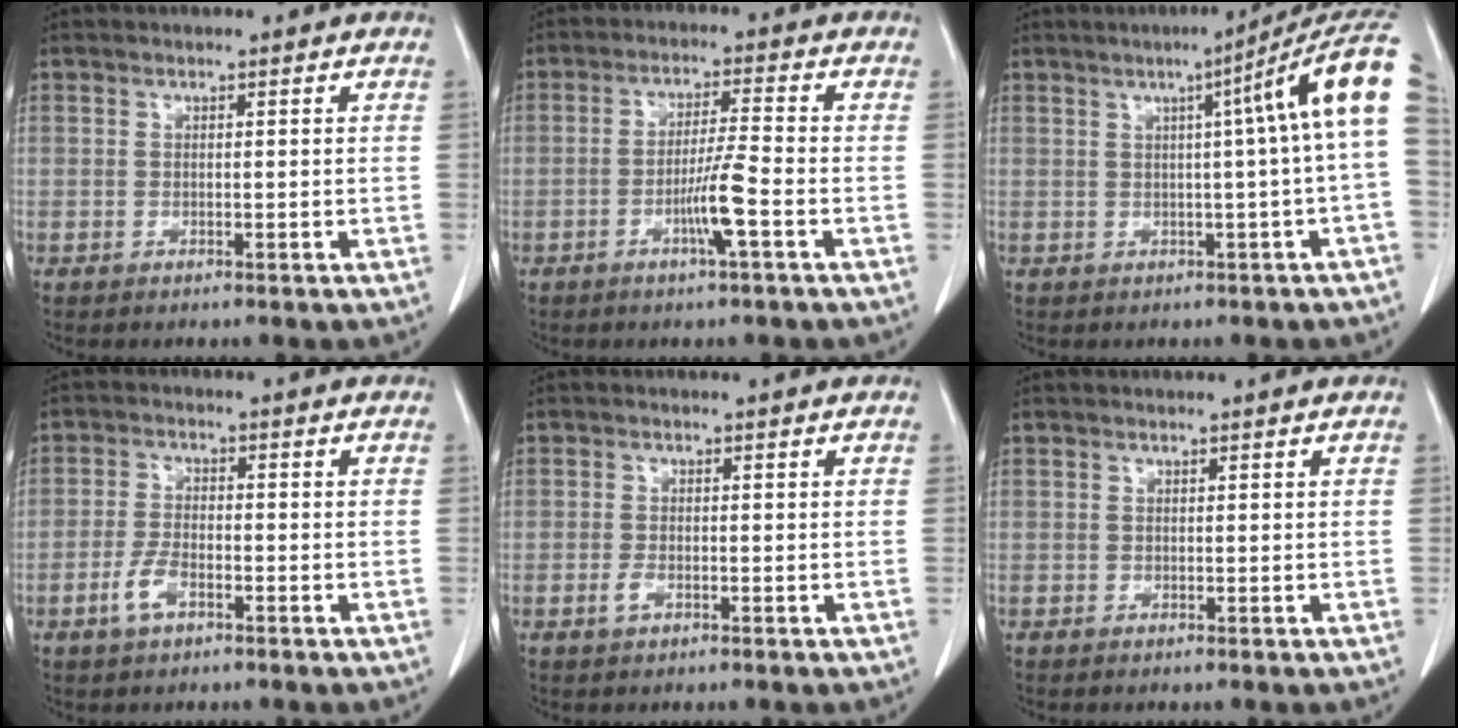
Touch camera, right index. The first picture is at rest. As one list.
[{"total": 5.8, "force": [-2.3, -0.5, 5.3], "torque": [-0.102, -0.005, -0.044]}, {"total": 10.7, "force": [3.1, -1.7, 10.1], "torque": [-0.112, 0.033, 0.032]}, {"total": 4.0, "force": [-2.1, 1.7, 3.0], "torque": [-0.064, 0.001, -0.038]}, {"total": 1.6, "force": [-0.7, 0.8, 1.1], "torque": [-0.025, 0.001, -0.010]}, {"total": 0.0}]